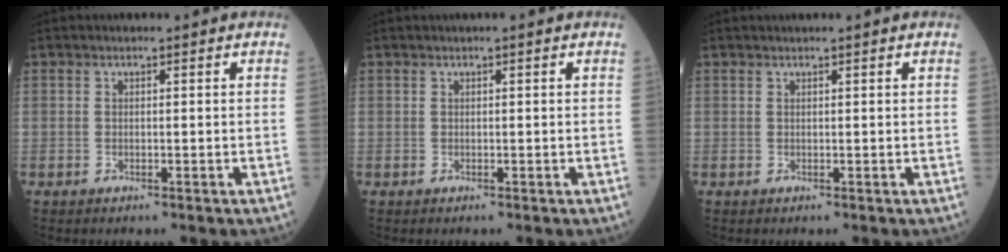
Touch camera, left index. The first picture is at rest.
{"total": 0.0}
{"total": 1.0, "force": [0.8, -0.2, 0.5], "torque": [-0.006, 0.011, 0.020]}